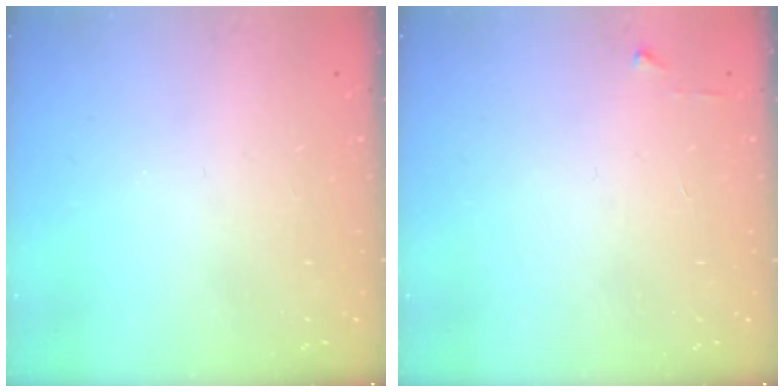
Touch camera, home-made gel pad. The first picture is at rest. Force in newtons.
{"total": 3.2, "press": 3.1, "slide": 0.4}